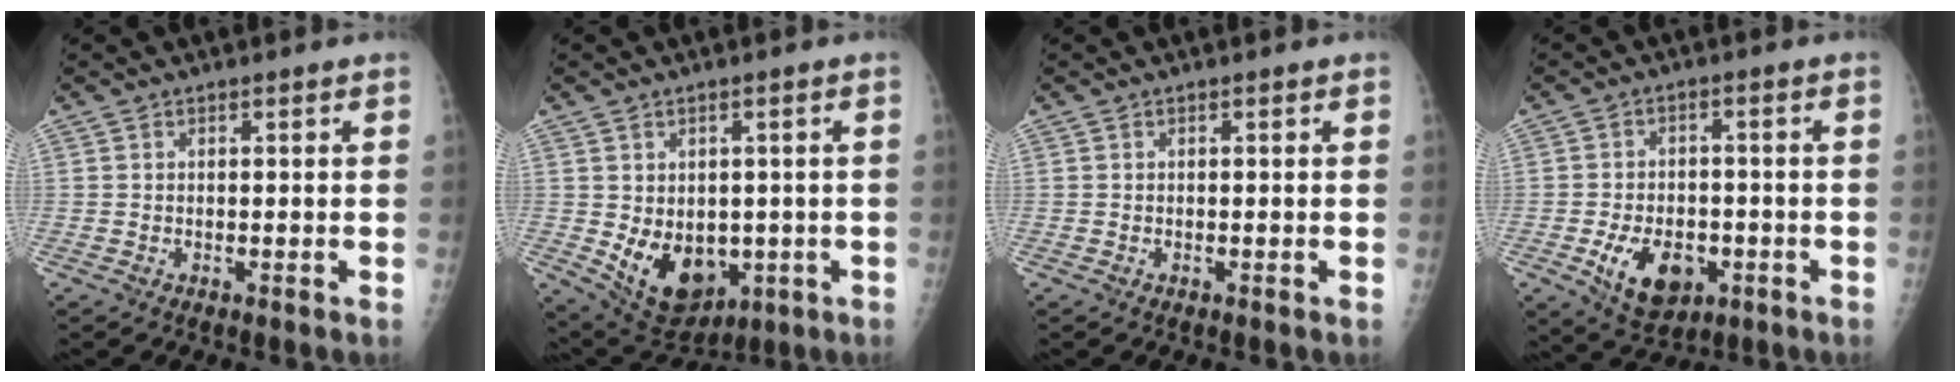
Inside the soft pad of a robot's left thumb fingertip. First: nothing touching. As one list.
[{"total": 11.4, "force": [-1.8, 8.3, 7.6], "torque": [-0.091, -0.012, 0.000]}, {"total": 0.0}, {"total": 10.0, "force": [-3.6, 6.6, 6.7], "torque": [-0.091, 0.009, -0.048]}]